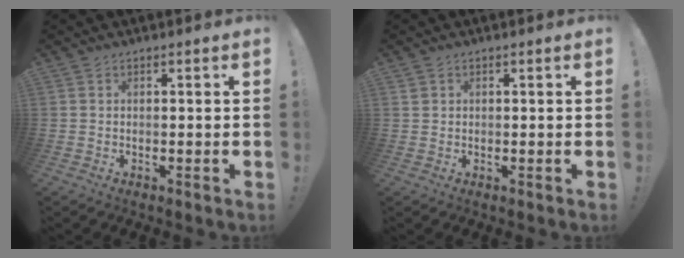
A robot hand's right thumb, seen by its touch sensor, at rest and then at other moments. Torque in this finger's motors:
{"motor_torque": [-0.60, 0.07, -0.18, 0.11, 0.00]}